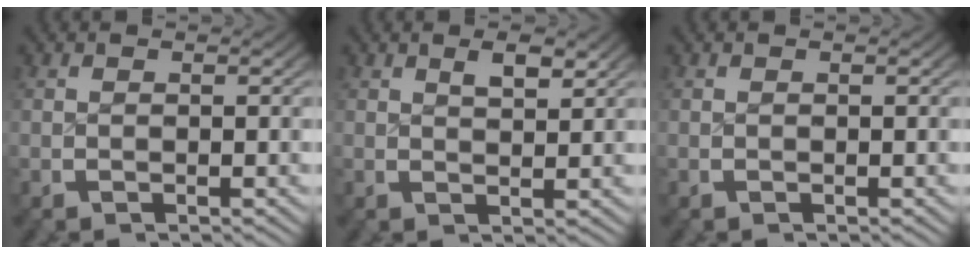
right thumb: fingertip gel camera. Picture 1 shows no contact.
{"total": 2.0, "force": [1.4, 0.5, 1.3], "torque": [-0.013, -0.002, 0.026]}
{"total": 0.0}